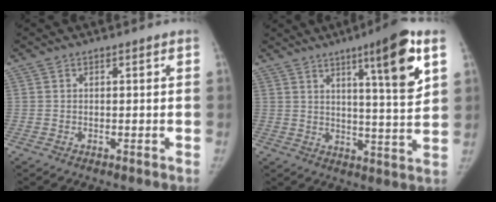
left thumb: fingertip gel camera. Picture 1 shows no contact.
{"total": 13.7, "force": [6.5, 1.7, 11.9], "torque": [-0.164, -0.036, 0.094]}